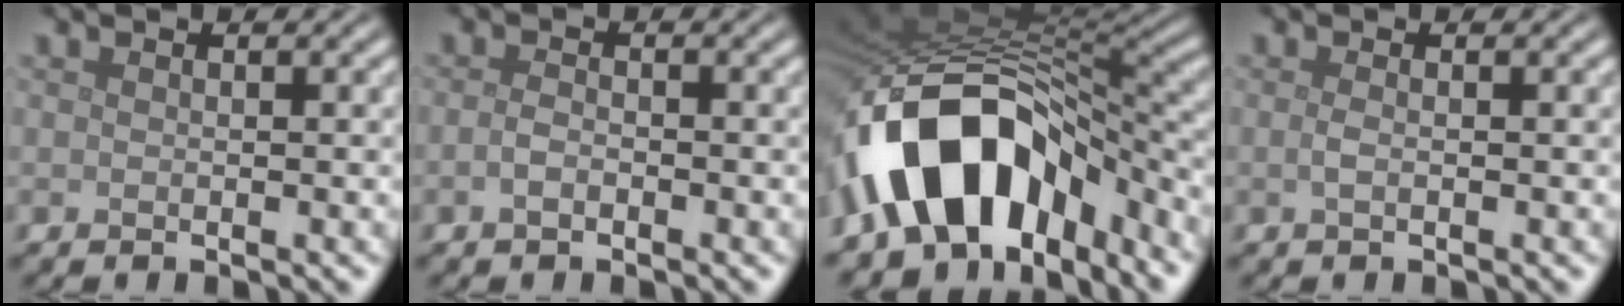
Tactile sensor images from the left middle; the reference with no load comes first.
{"total": 1.1, "force": [-0.5, 0.6, 0.8], "torque": [-0.020, 0.001, -0.013]}
{"total": 13.4, "force": [-6.2, 7.7, 9.1], "torque": [-0.148, 0.014, -0.112]}
{"total": 0.8, "force": [-0.1, 0.3, 0.7], "torque": [-0.018, -0.001, -0.004]}